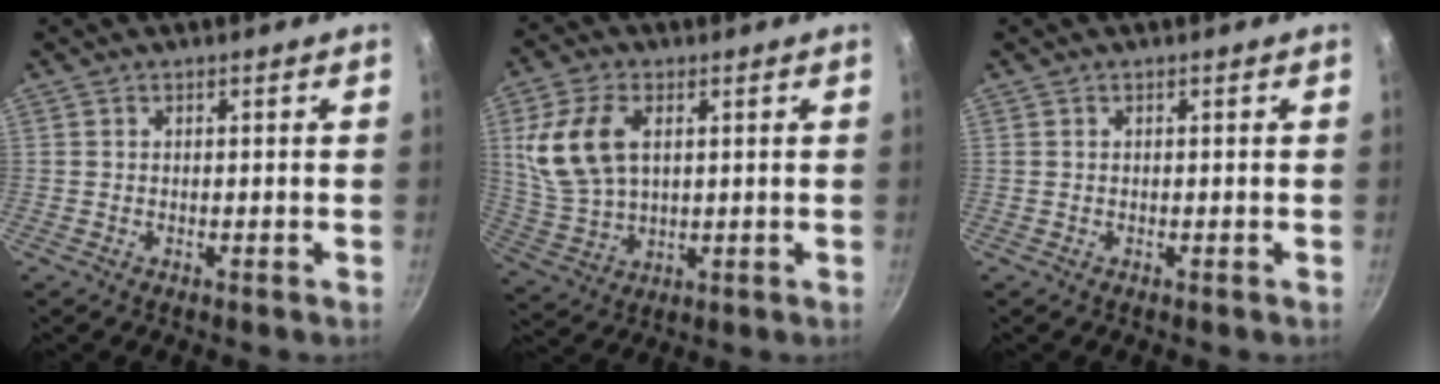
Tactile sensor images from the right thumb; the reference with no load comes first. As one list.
[{"total": 12.5, "force": [3.2, 7.6, 9.5], "torque": [-0.179, -0.006, 0.072]}, {"total": 0.0}]